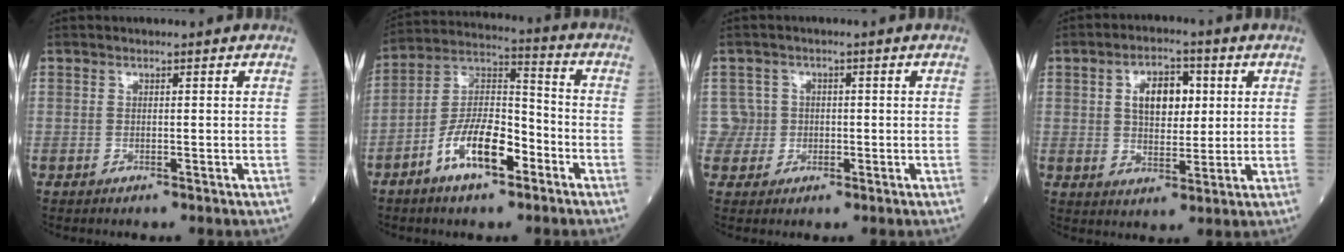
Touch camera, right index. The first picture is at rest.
{"total": 11.5, "force": [-5.7, 4.2, 9.1], "torque": [-0.178, 0.011, -0.106]}
{"total": 3.1, "force": [-0.1, 3.0, -0.7], "torque": [0.033, 0.010, -0.006]}
{"total": 7.4, "force": [2.0, 4.1, 5.9], "torque": [-0.101, 0.013, 0.036]}